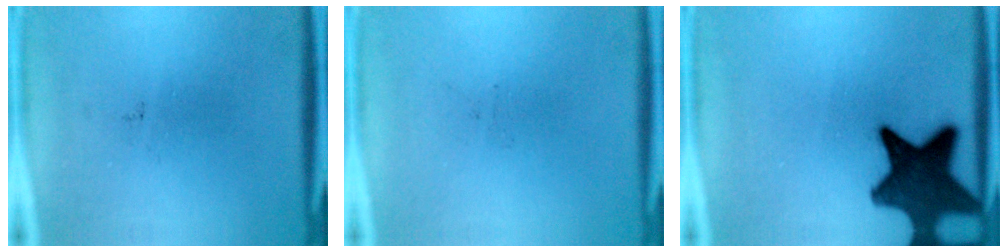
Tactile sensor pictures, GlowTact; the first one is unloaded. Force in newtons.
{"total": 0.0}
{"total": 13.7}